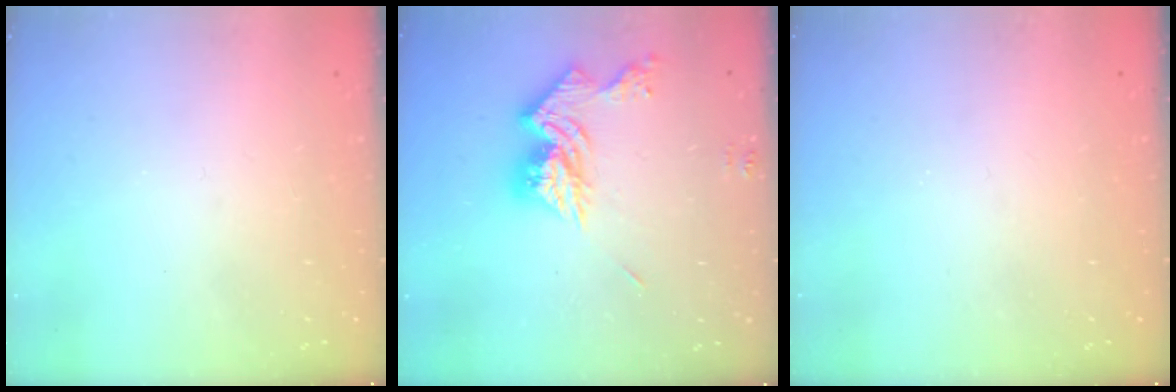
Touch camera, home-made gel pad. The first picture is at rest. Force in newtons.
{"total": 13.6, "press": 13.6, "slide": 1.3}
{"total": 0.0}